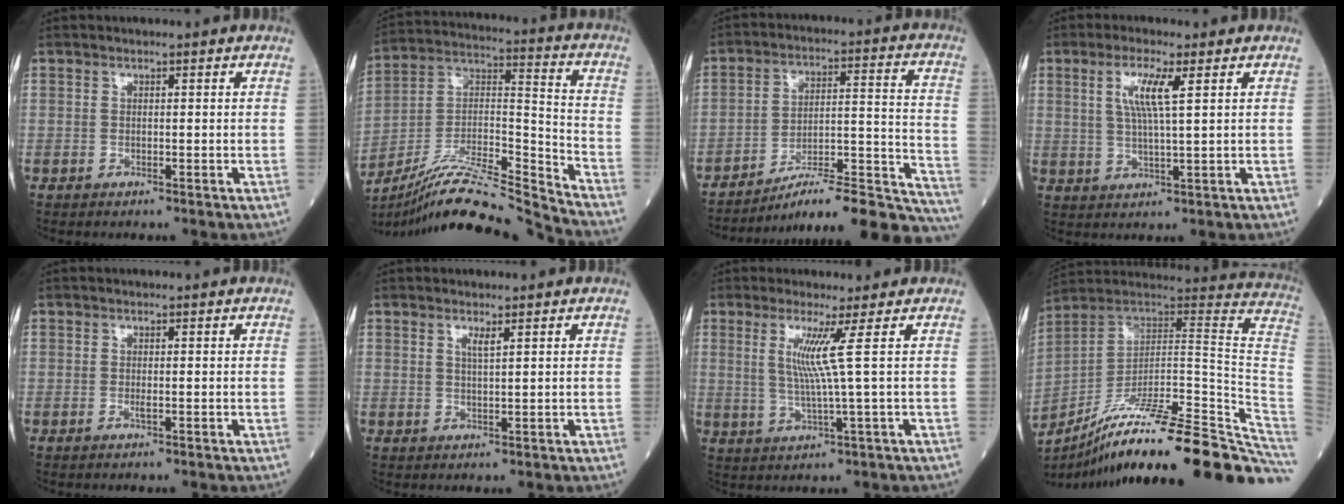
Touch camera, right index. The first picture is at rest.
{"total": 18.5, "force": [-17.4, -1.4, 6.3], "torque": [-0.125, 0.029, -0.306]}
{"total": 22.7, "force": [-20.6, 2.0, 9.2], "torque": [-0.065, 0.034, -0.295]}
{"total": 5.7, "force": [2.0, 0.1, 5.3], "torque": [-0.107, 0.001, 0.041]}
{"total": 0.6, "force": [-0.1, 0.0, 0.6], "torque": [-0.016, -0.002, -0.002]}
{"total": 1.5, "force": [0.9, 0.0, 1.2], "torque": [-0.024, -0.005, 0.017]}
{"total": 5.2, "force": [1.5, -2.0, 4.5], "torque": [-0.094, -0.009, 0.035]}
{"total": 33.0, "force": [-23.5, 2.2, 23.0], "torque": [-0.222, 0.001, -0.348]}